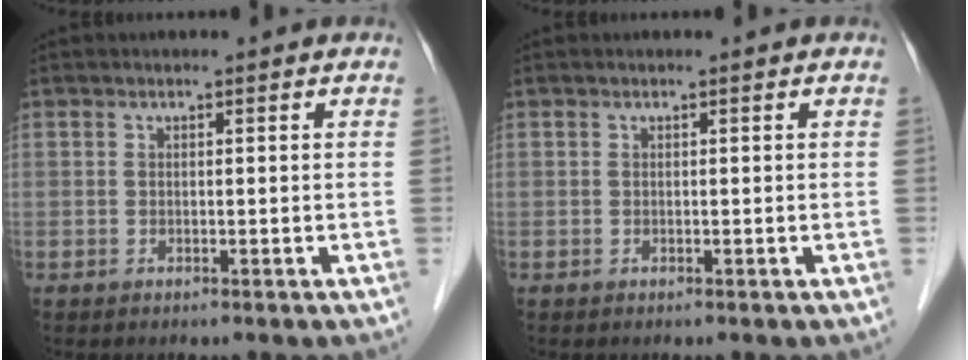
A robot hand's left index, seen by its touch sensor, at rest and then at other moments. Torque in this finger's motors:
{"motor_torque": [-0.01, 0.01, 0.01, 0.00]}